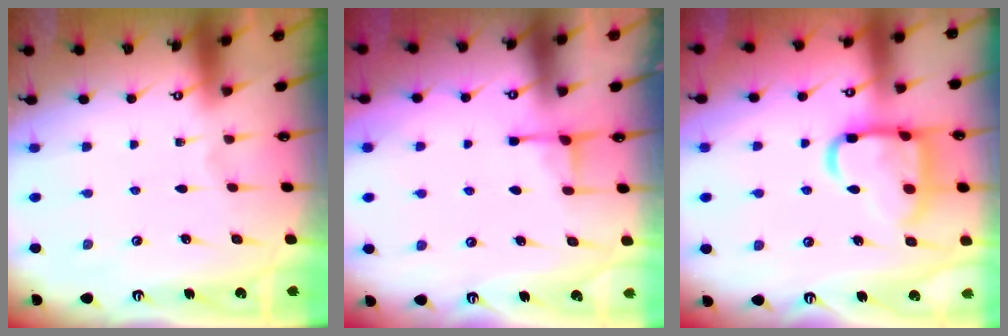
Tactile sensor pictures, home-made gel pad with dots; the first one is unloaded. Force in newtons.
{"total": 2.9, "press": 2.8, "slide": 0.5}
{"total": 17.8, "press": 17.7, "slide": 1.5}